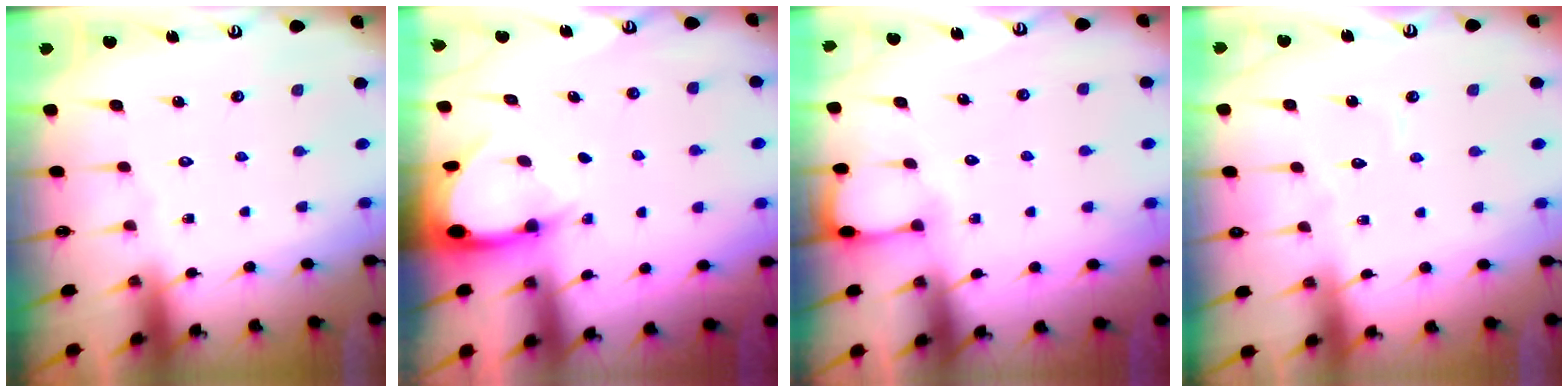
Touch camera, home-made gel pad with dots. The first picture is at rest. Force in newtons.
{"total": 3.5, "press": 3.5, "slide": 0.2}
{"total": 2.5, "press": 2.5, "slide": 0.2}
{"total": 3.5, "press": 3.5, "slide": 0.1}